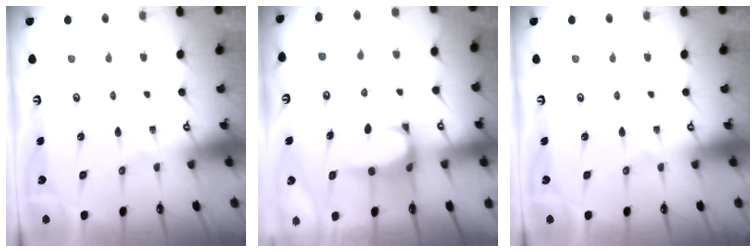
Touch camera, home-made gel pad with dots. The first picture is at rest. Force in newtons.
{"total": 1.1, "press": 0.9, "slide": 0.6}
{"total": 0.0}